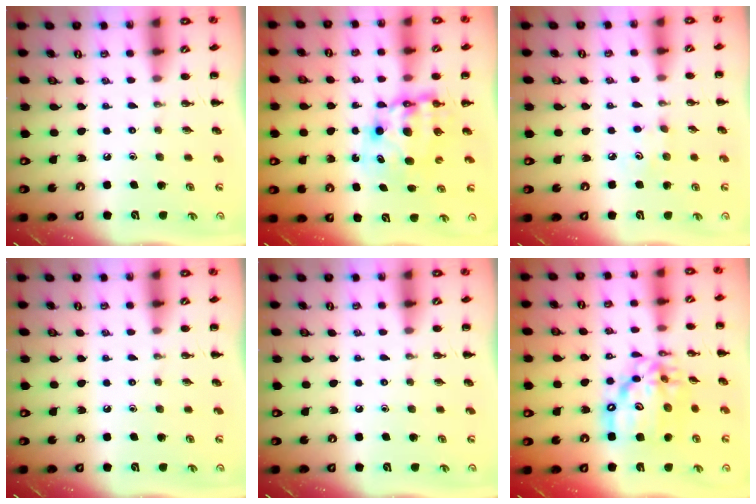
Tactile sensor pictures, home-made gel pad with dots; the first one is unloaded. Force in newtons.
{"total": 7.8, "press": 7.5, "slide": 2.2}
{"total": 4.1, "press": 3.9, "slide": 1.1}
{"total": 0.0}
{"total": 0.0}
{"total": 15.2, "press": 14.7, "slide": 4.2}